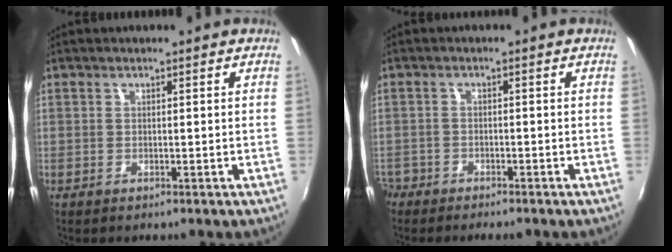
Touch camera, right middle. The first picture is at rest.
{"total": 4.8, "force": [-4.0, 2.4, 1.2], "torque": [-0.051, -0.014, -0.074]}